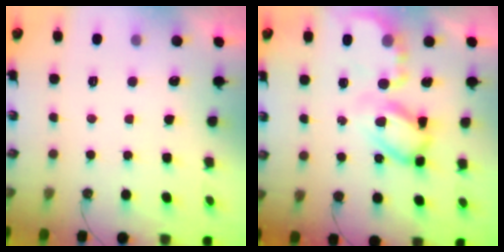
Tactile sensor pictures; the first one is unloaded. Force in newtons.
{"total": 13.4, "press": 13.3, "slide": 1.3}